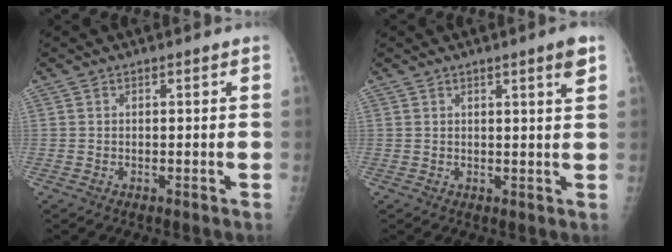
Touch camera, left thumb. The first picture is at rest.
{"total": 3.5, "force": [1.9, -0.1, 2.9], "torque": [-0.040, -0.012, 0.027]}